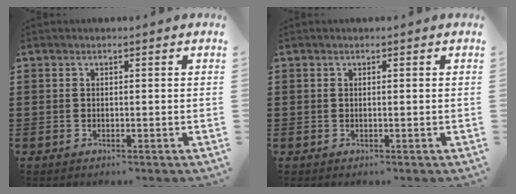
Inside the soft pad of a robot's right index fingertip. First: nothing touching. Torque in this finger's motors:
{"motor_torque": [0.26, 0.25, 0.00, 0.00]}